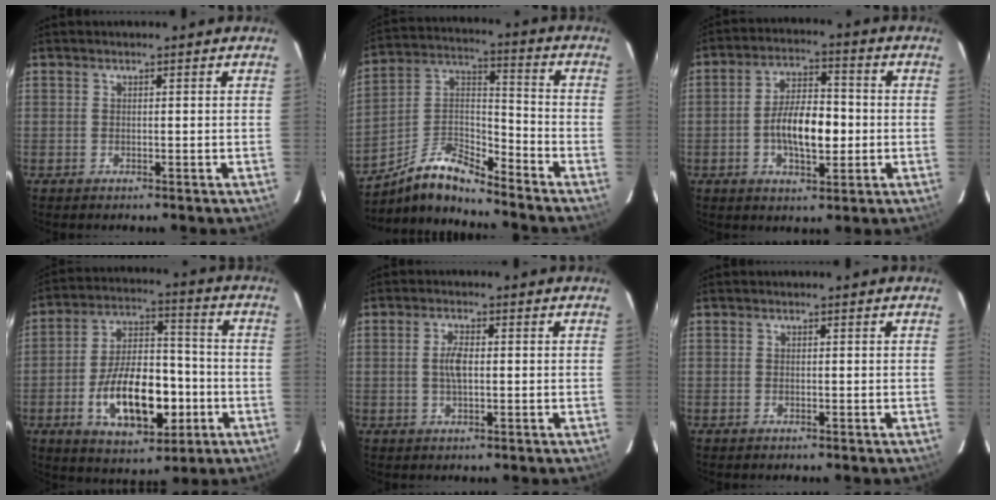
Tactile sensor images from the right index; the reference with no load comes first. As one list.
[{"total": 11.2, "force": [-9.4, 2.3, 5.6], "torque": [-0.124, 0.024, -0.187]}, {"total": 10.2, "force": [-1.8, 4.5, 9.0], "torque": [-0.167, 0.010, -0.028]}, {"total": 17.2, "force": [-5.3, 8.6, 13.9], "torque": [-0.262, 0.013, -0.075]}, {"total": 3.4, "force": [0.0, 1.4, 3.1], "torque": [-0.061, 0.004, 0.001]}, {"total": 0.0}]